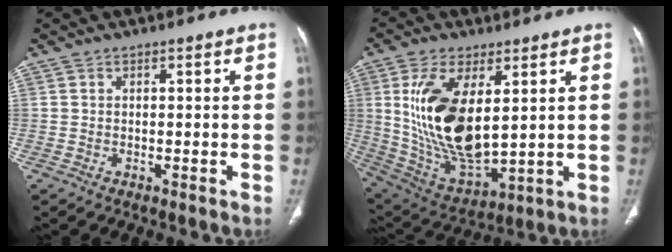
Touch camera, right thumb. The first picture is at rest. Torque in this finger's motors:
{"motor_torque": [1.30, 3.71, 1.91, 0.40, 0.27]}